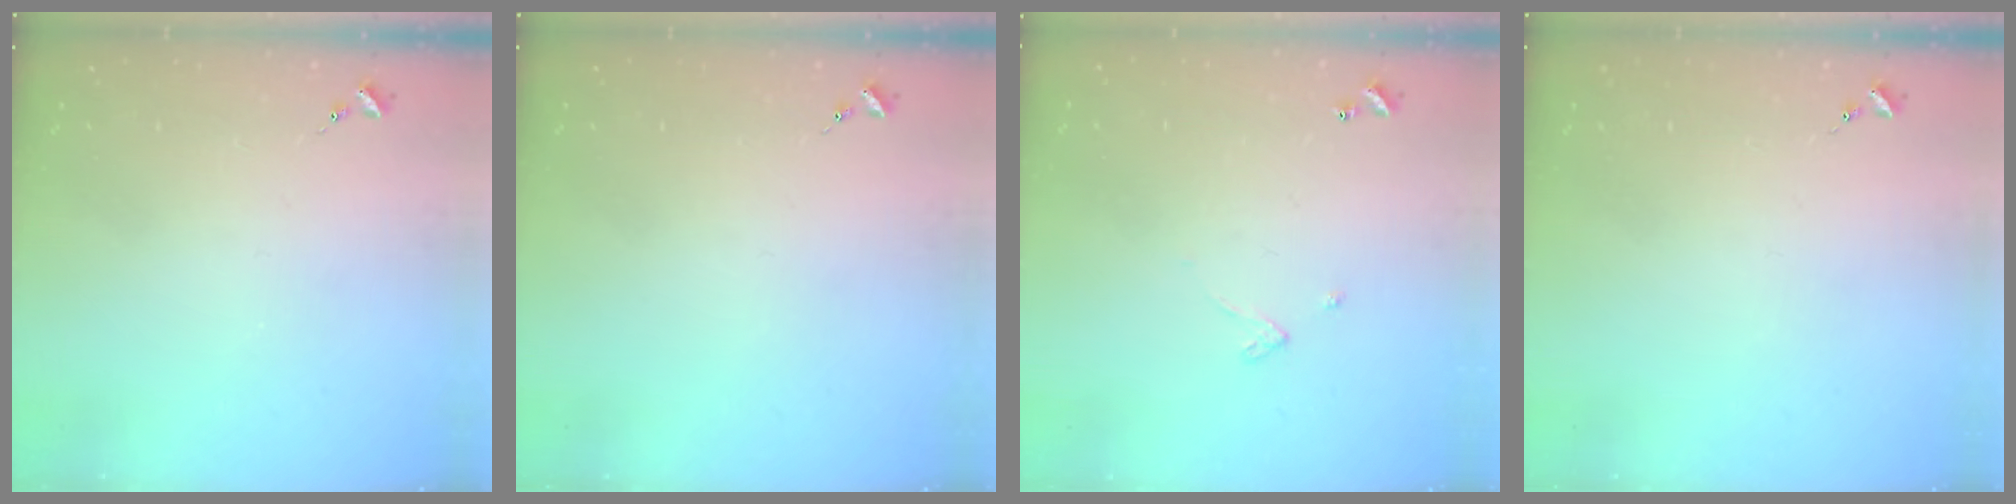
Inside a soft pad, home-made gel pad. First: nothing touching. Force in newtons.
{"total": 0.0}
{"total": 2.6, "press": 2.6, "slide": 0.2}
{"total": 0.0}